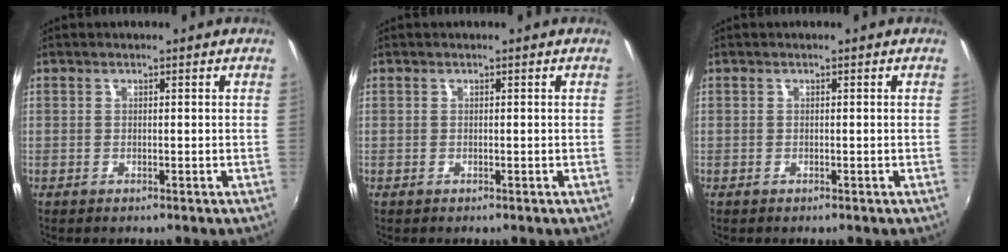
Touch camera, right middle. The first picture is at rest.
{"total": 0.0}
{"total": 0.0}